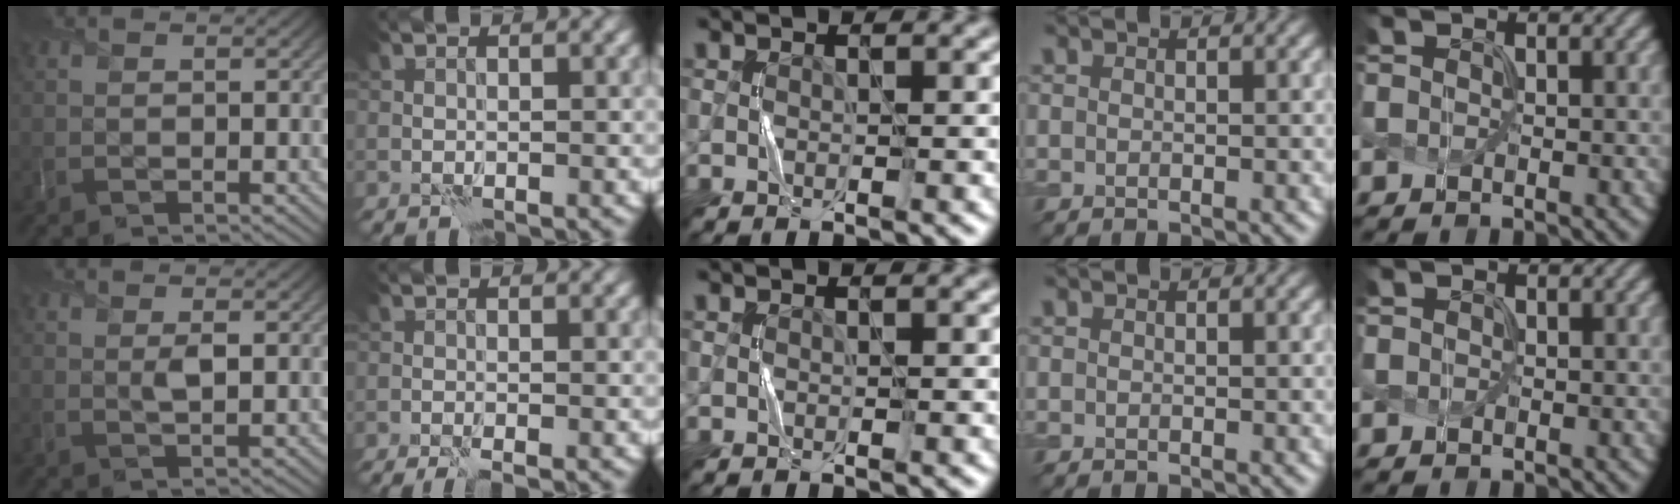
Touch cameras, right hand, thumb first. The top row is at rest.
{"thumb": {"total": 1.3, "force": [0.4, 0.3, 1.2], "torque": [-0.024, -0.002, 0.007]}, "index": {"total": 2.1, "force": [-1.5, 0.2, 1.5], "torque": [-0.040, 0.000, -0.025]}, "little": {"total": 0.5, "force": [0.0, -0.1, -0.5], "torque": [0.007, -0.001, 0.005]}}